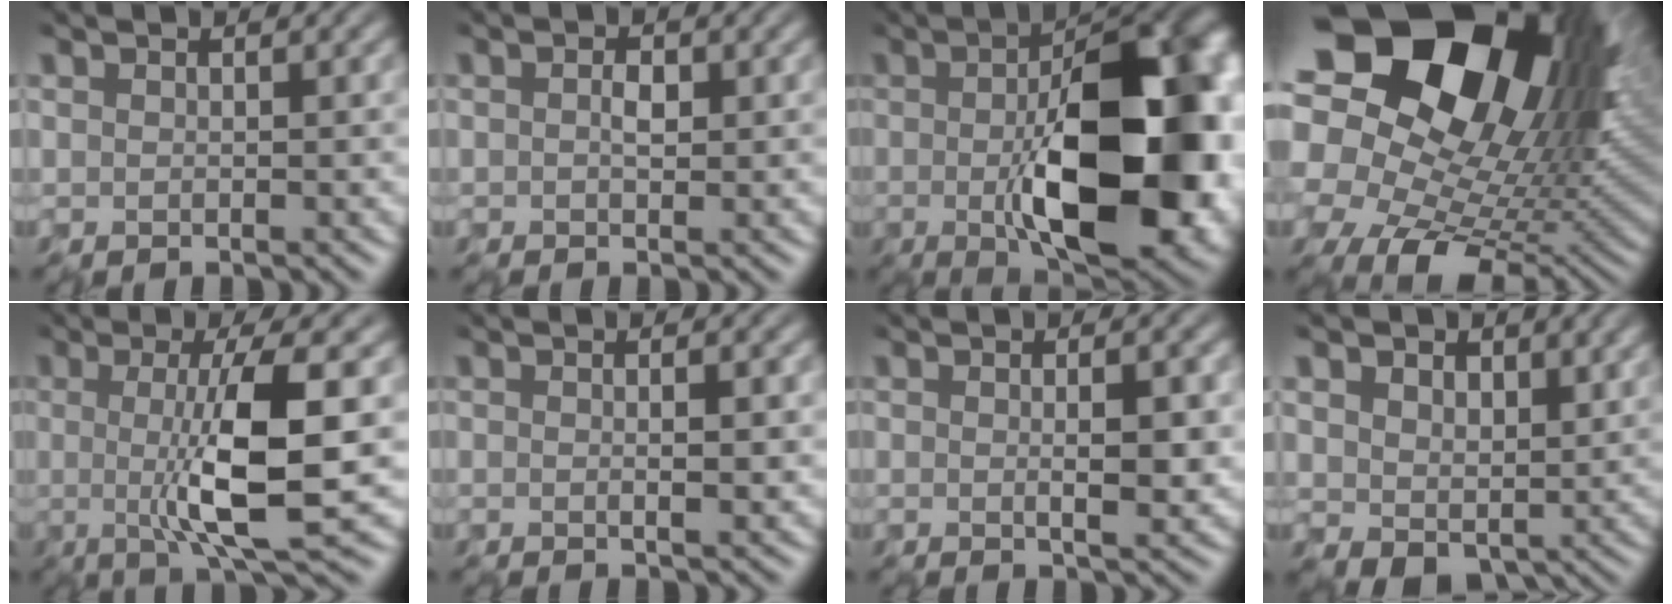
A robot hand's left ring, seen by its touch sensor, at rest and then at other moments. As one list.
[{"total": 1.1, "force": [-0.2, 0.5, 1.0], "torque": [-0.022, 0.001, -0.005]}, {"total": 16.1, "force": [-1.6, 7.4, 14.2], "torque": [-0.180, -0.012, -0.016]}, {"total": 20.3, "force": [4.6, 13.1, 14.7], "torque": [-0.244, 0.010, 0.100]}, {"total": 7.7, "force": [-0.8, 0.9, 7.6], "torque": [-0.118, -0.015, -0.013]}, {"total": 1.7, "force": [-0.4, -0.3, 1.7], "torque": [-0.024, -0.004, -0.008]}, {"total": 2.9, "force": [-0.3, 0.0, 2.9], "torque": [-0.046, -0.003, -0.004]}, {"total": 4.9, "force": [1.0, 3.6, 3.1], "torque": [-0.063, -0.006, 0.016]}]